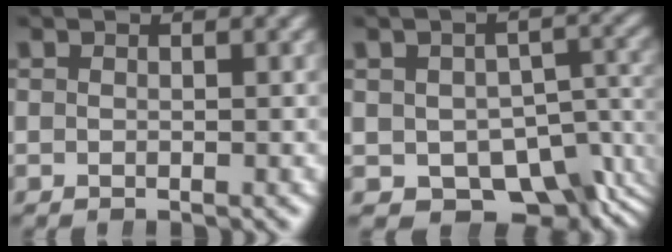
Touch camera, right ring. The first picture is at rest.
{"total": 12.8, "force": [-5.0, 9.5, 7.0], "torque": [-0.106, -0.060, -0.050]}